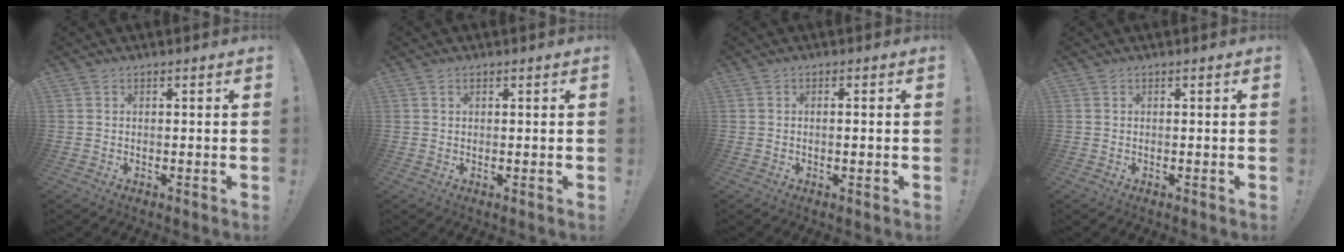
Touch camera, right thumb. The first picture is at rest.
{"total": 0.6, "force": [0.4, 0.4, 0.3], "torque": [-0.009, 0.003, 0.008]}
{"total": 1.4, "force": [-0.3, 0.1, 1.3], "torque": [-0.021, 0.001, -0.006]}
{"total": 0.0}